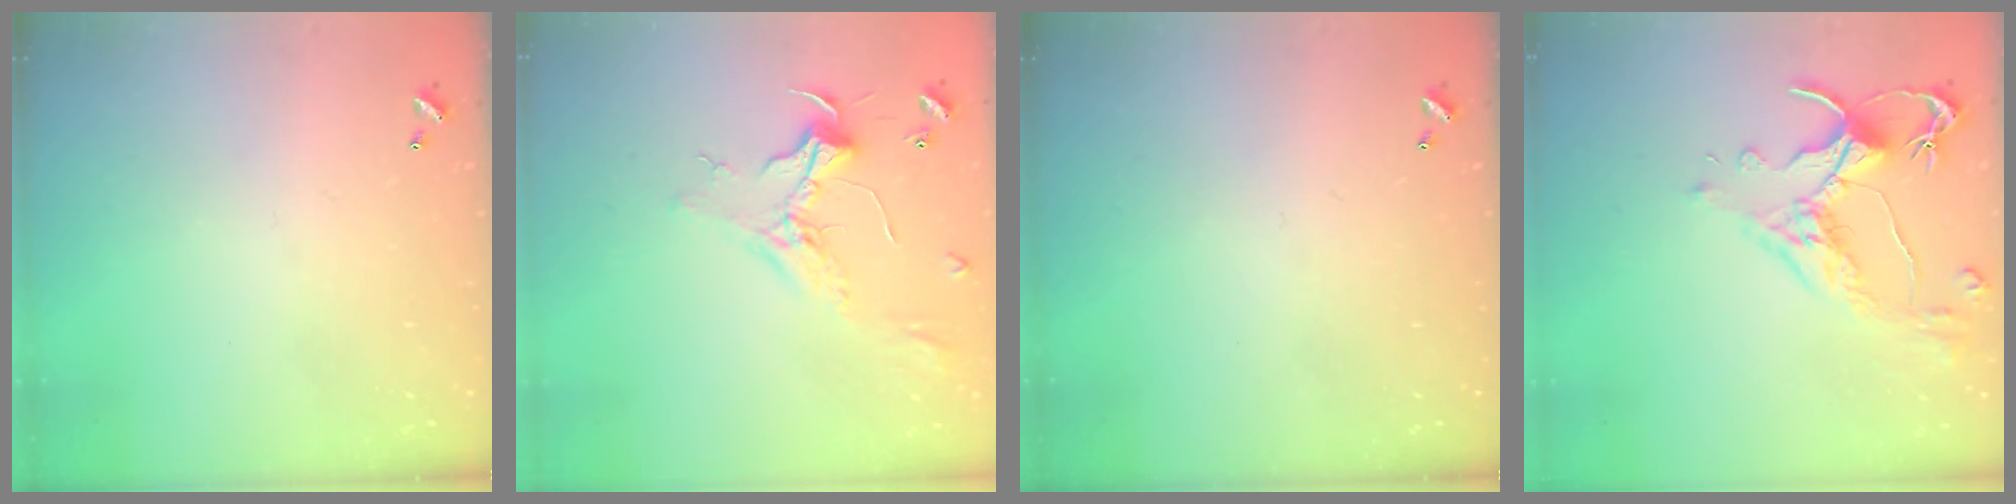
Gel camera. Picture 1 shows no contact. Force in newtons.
{"total": 2.5, "press": 2.3, "slide": 0.8}
{"total": 0.0}
{"total": 2.5, "press": 2.1, "slide": 1.2}